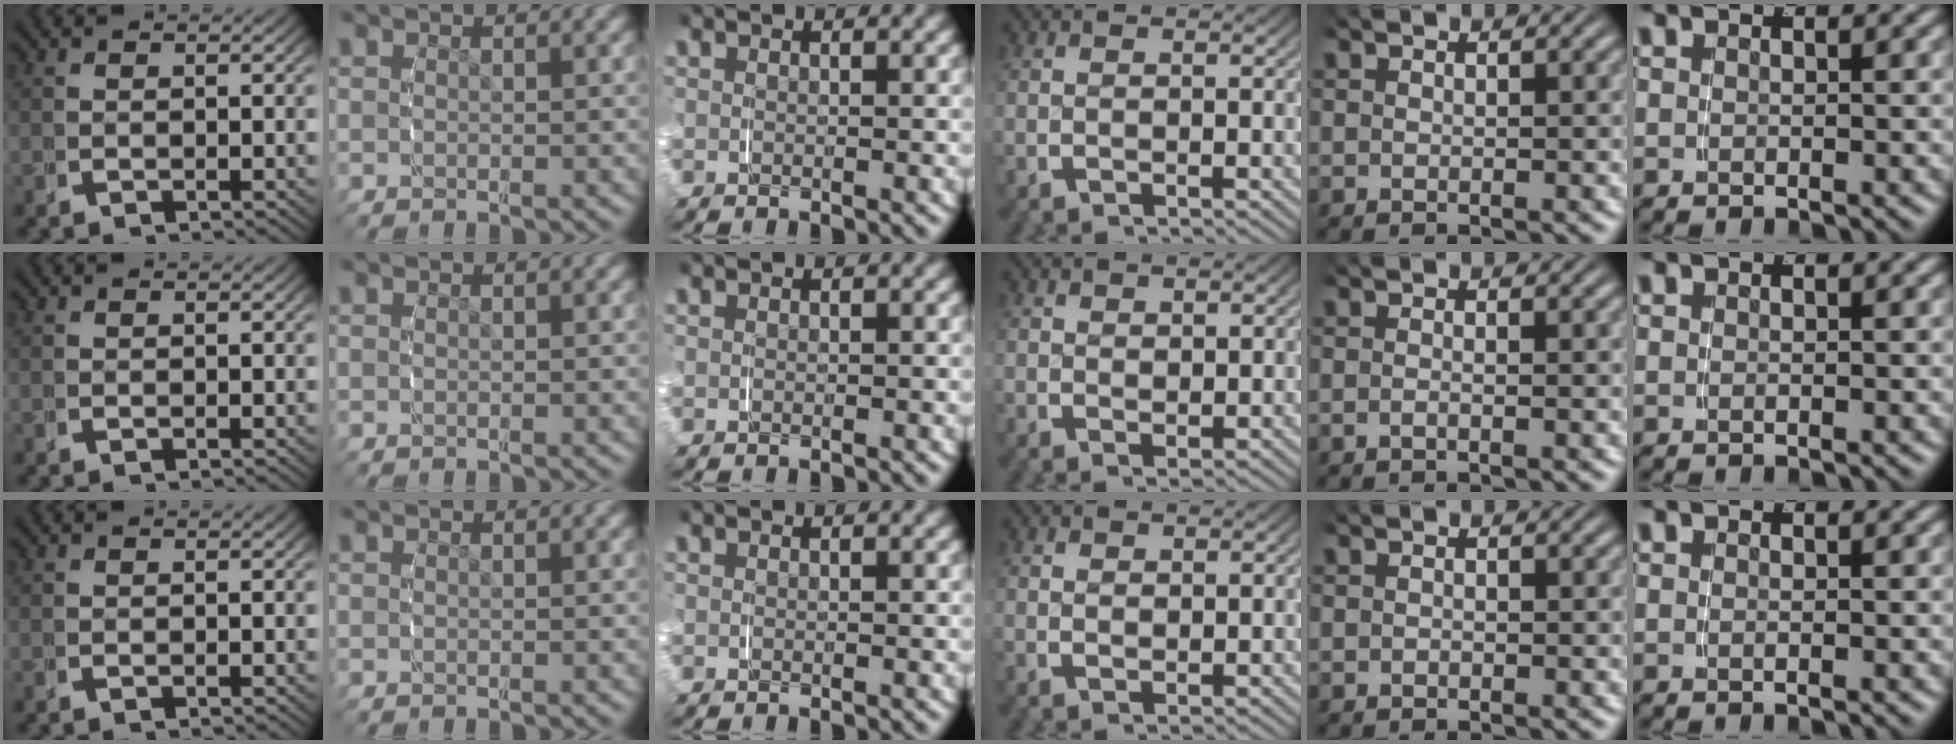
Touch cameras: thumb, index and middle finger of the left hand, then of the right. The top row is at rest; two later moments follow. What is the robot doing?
{"motion": "grasp_and_lifting", "object": "napkin"}